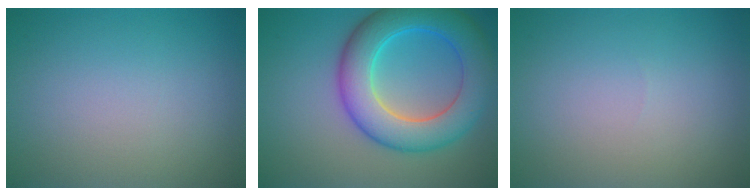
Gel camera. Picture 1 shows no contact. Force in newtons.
{"total": 8.6, "press": 8.6, "slide": 0.2}
{"total": 0.0}